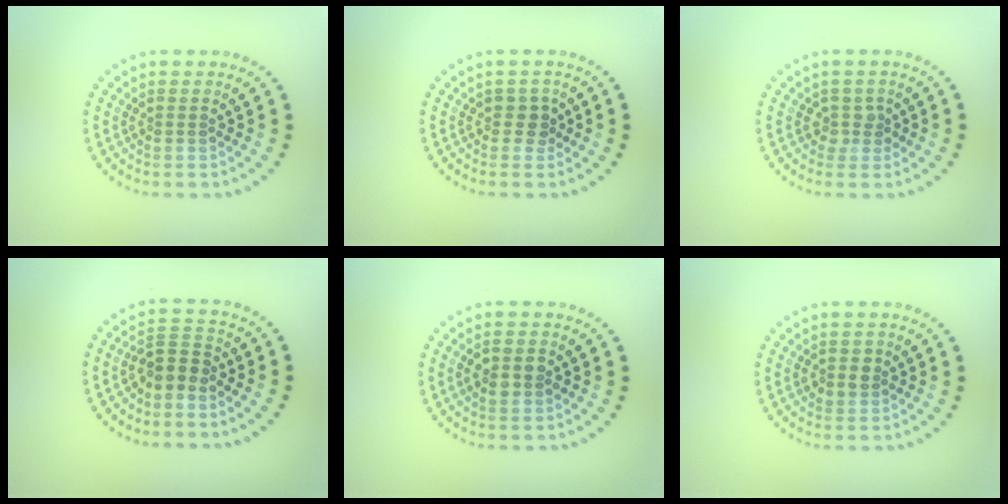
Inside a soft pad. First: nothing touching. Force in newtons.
{"total": 1.5, "press": 1.3, "slide": 0.7}
{"total": 1.4, "press": 1.2, "slide": 0.8}
{"total": 2.6, "press": 2.3, "slide": 1.3}
{"total": 2.8, "press": 2.8, "slide": 0.1}
{"total": 1.7, "press": 1.6, "slide": 0.3}